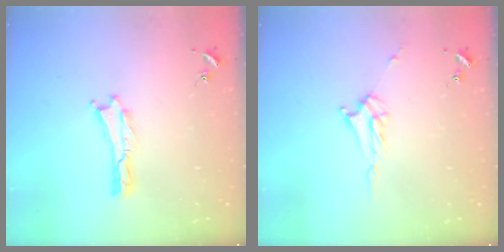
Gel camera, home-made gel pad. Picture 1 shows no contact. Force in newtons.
{"total": 4.0, "press": 4.0, "slide": 0.5}